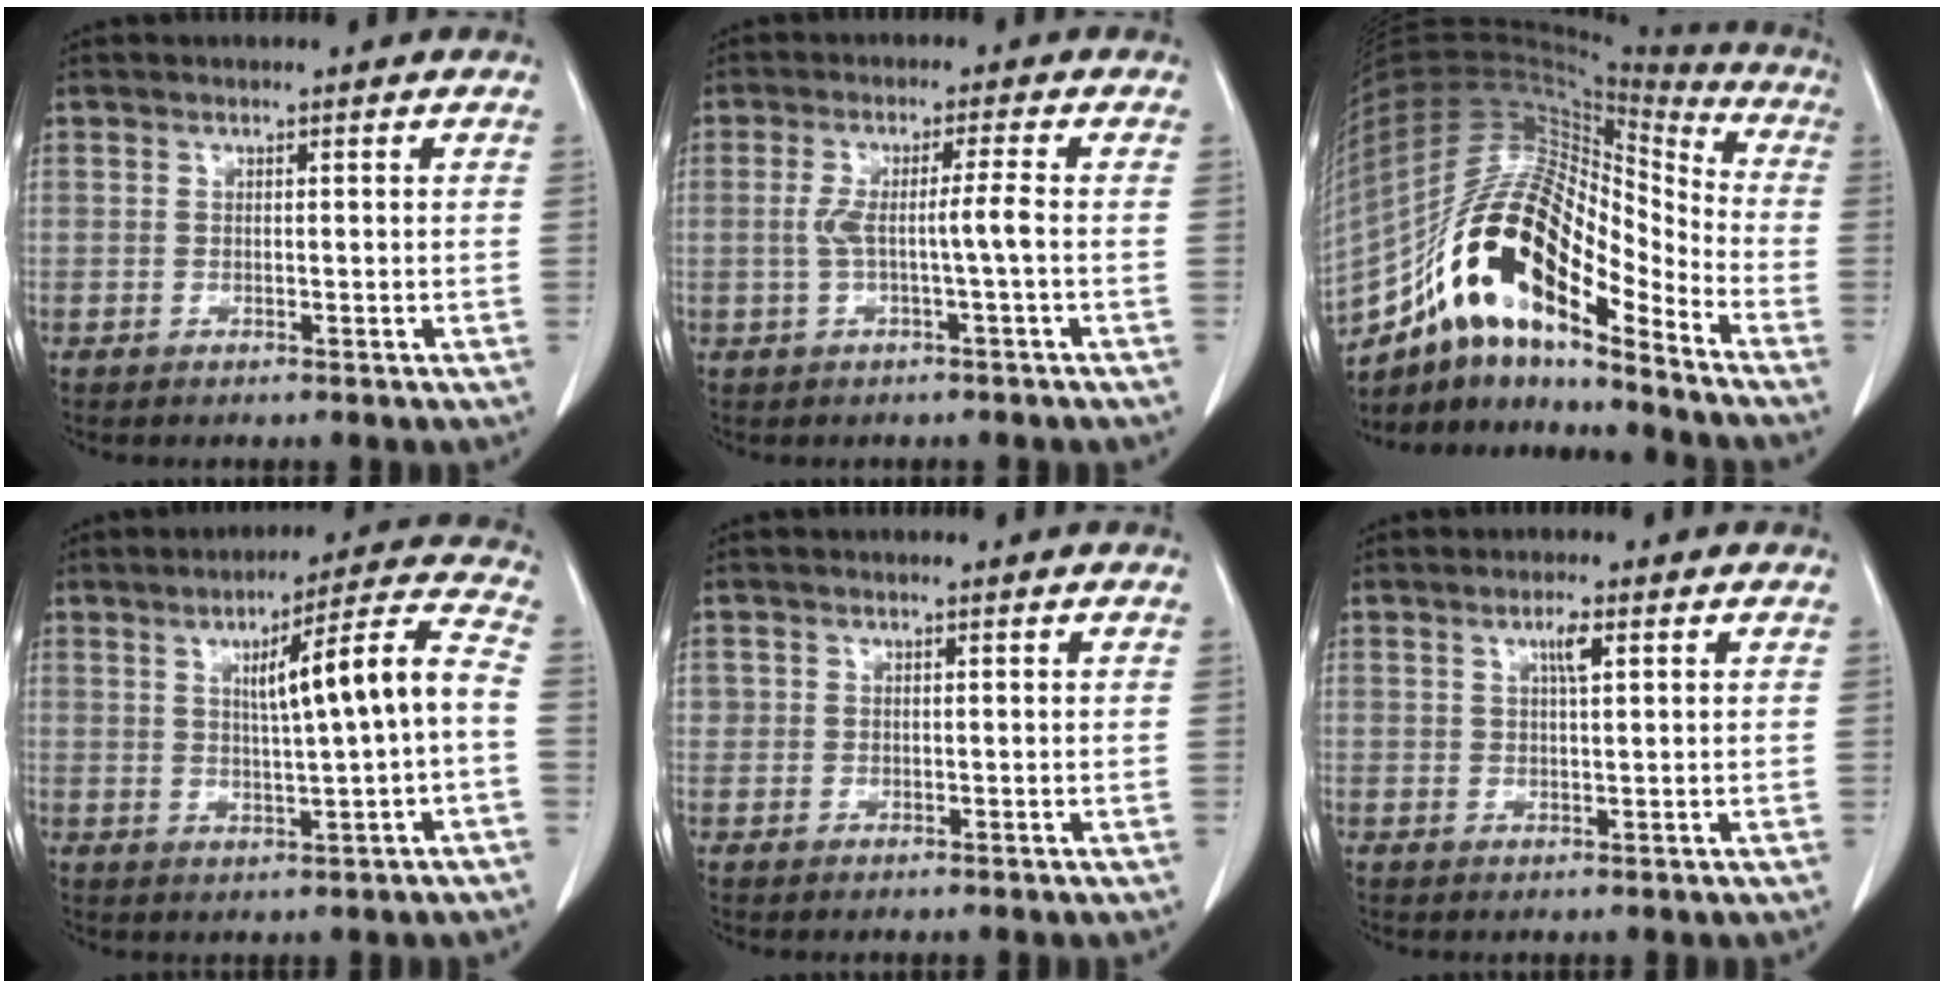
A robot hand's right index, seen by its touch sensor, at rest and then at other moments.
{"total": 4.1, "force": [-0.5, -0.6, 4.1], "torque": [-0.078, 0.010, -0.003]}
{"total": 21.6, "force": [-13.0, 6.4, 16.0], "torque": [-0.331, 0.020, -0.229]}
{"total": 11.0, "force": [0.5, -0.1, 11.0], "torque": [-0.161, 0.020, 0.009]}
{"total": 0.8, "force": [0.2, 0.7, 0.0], "torque": [0.013, 0.005, 0.004]}
{"total": 2.4, "force": [1.1, 0.1, 2.1], "torque": [-0.041, 0.000, 0.018]}